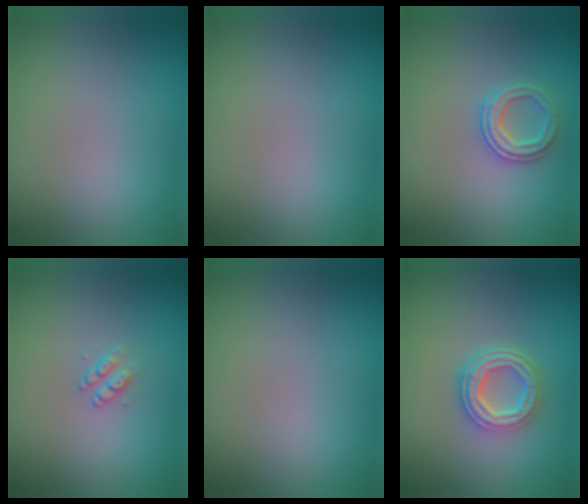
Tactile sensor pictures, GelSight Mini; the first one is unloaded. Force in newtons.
{"total": 0.0}
{"total": 2.5, "press": 2.3, "slide": 1.0}
{"total": 1.1, "press": 0.8, "slide": 0.7}
{"total": 0.0}
{"total": 4.6, "press": 3.5, "slide": 3.1}